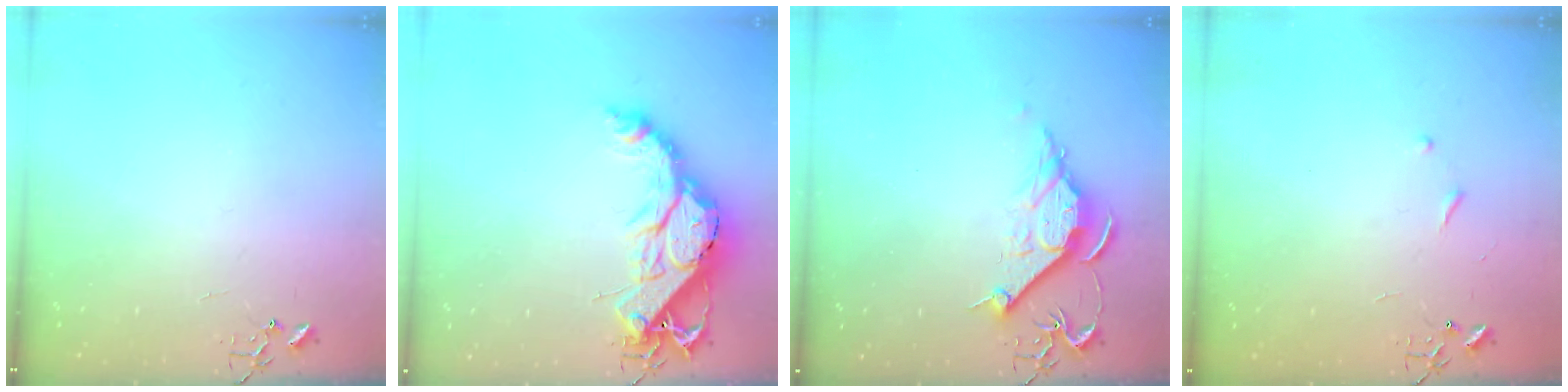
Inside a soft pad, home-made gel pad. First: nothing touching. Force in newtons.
{"total": 18.0, "press": 17.9, "slide": 1.7}
{"total": 10.7, "press": 10.7, "slide": 0.7}
{"total": 4.0, "press": 3.9, "slide": 0.6}